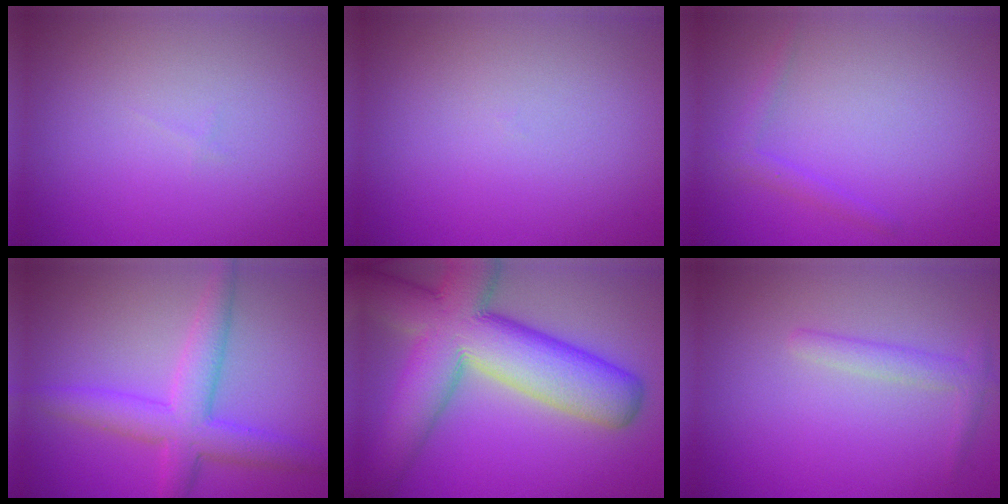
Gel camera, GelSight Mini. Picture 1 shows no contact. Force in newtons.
{"total": 0.0}
{"total": 1.3, "press": 1.3, "slide": 0.1}
{"total": 5.3, "press": 5.3, "slide": 0.0}
{"total": 12.9, "press": 12.9, "slide": 0.6}
{"total": 1.6, "press": 1.6, "slide": 0.1}